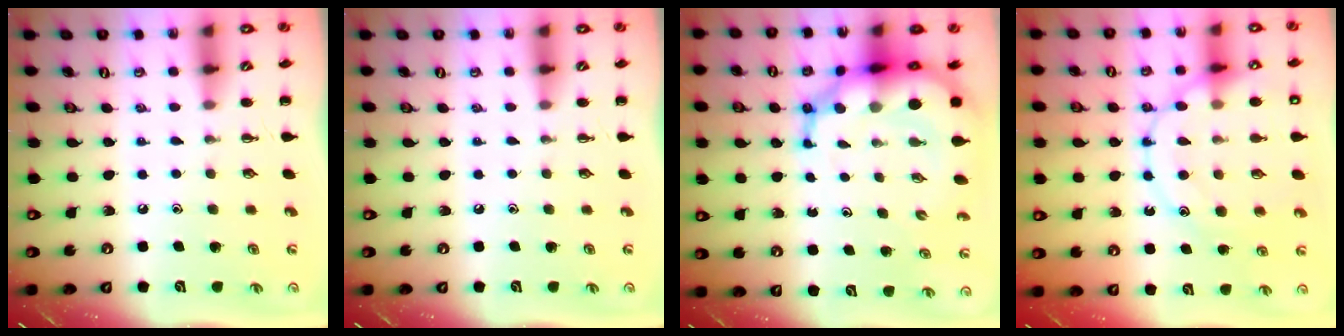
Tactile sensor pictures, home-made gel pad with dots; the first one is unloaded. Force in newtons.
{"total": 0.0}
{"total": 13.3, "press": 12.9, "slide": 3.2}
{"total": 18.7, "press": 18.6, "slide": 1.9}